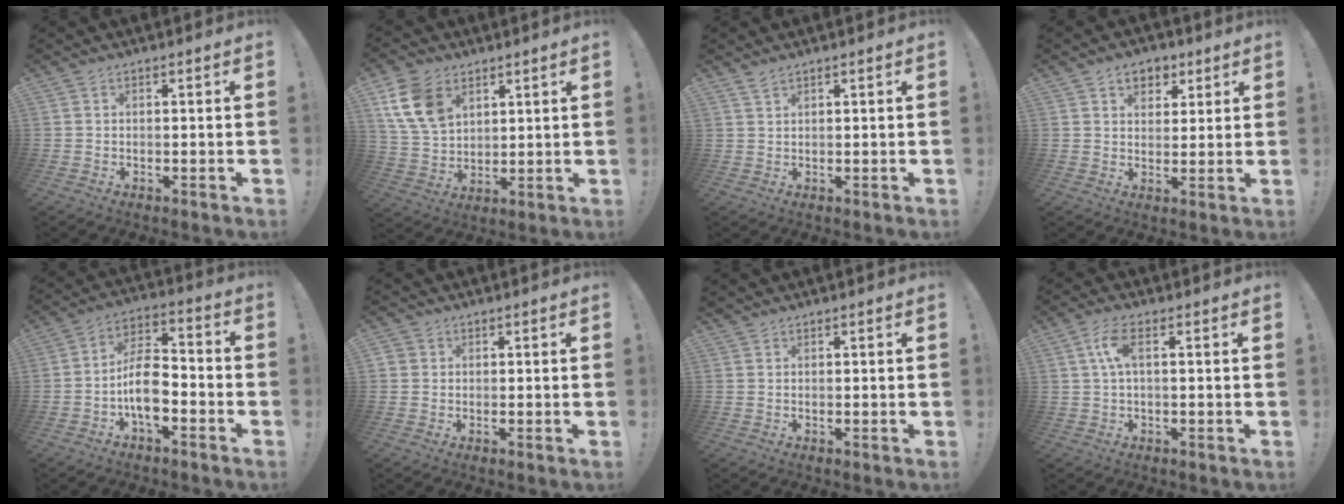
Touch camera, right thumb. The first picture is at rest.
{"total": 14.0, "force": [6.6, 9.9, 7.5], "torque": [-0.142, -0.019, 0.136]}
{"total": 1.9, "force": [1.7, 0.5, 0.9], "torque": [-0.017, -0.006, 0.031]}
{"total": 6.8, "force": [3.5, 5.3, 2.3], "torque": [-0.022, -0.017, 0.066]}
{"total": 11.7, "force": [-4.1, 6.3, 8.9], "torque": [-0.163, 0.023, -0.076]}
{"total": 1.7, "force": [0.6, 1.5, 0.5], "torque": [-0.004, -0.001, 0.010]}
{"total": 0.8, "force": [0.8, 0.2, 0.0], "torque": [0.008, -0.004, 0.014]}
{"total": 5.6, "force": [1.1, 1.9, 5.2], "torque": [-0.106, 0.001, 0.019]}